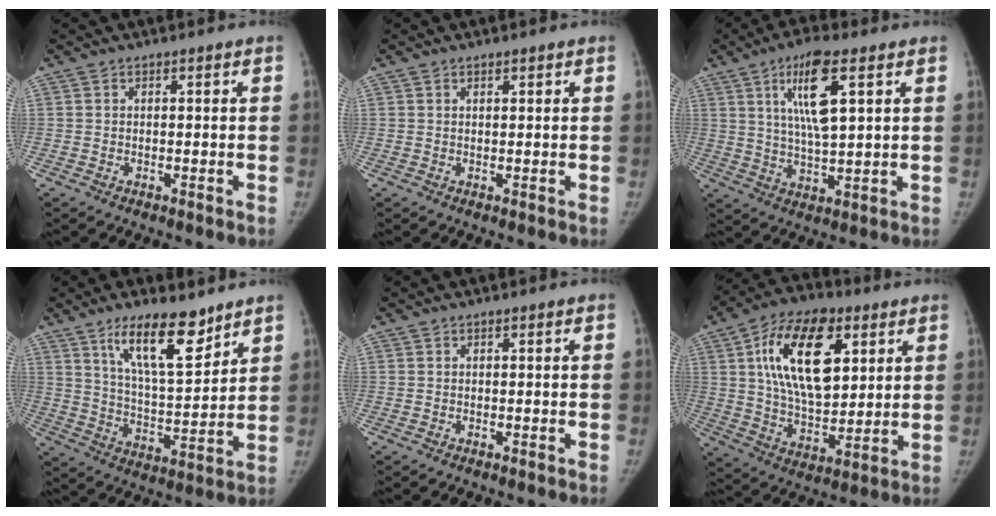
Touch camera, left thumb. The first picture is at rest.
{"total": 0.7, "force": [0.5, 0.2, 0.4], "torque": [-0.008, -0.003, 0.010]}
{"total": 11.3, "force": [4.6, 3.0, 10.0], "torque": [-0.183, -0.018, 0.087]}
{"total": 14.1, "force": [9.4, 4.4, 9.6], "torque": [-0.136, -0.063, 0.168]}
{"total": 0.0}
{"total": 20.8, "force": [7.0, 11.2, 16.0], "torque": [-0.241, -0.024, 0.120]}